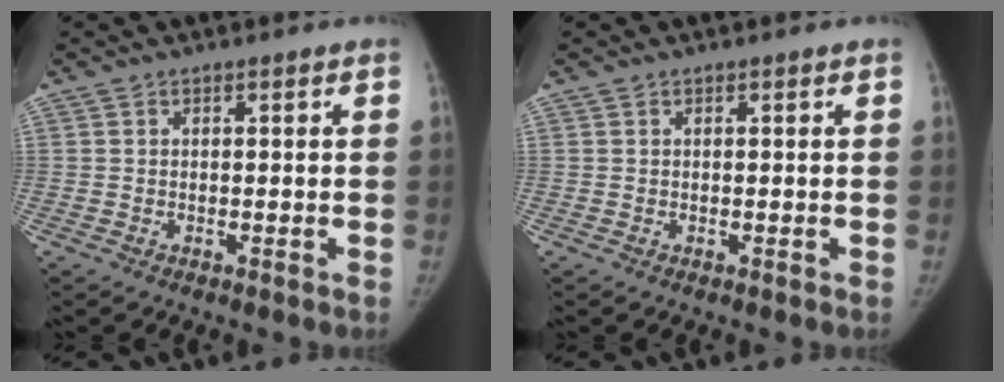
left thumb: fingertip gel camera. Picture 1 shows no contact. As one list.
[{"total": 0.0}]